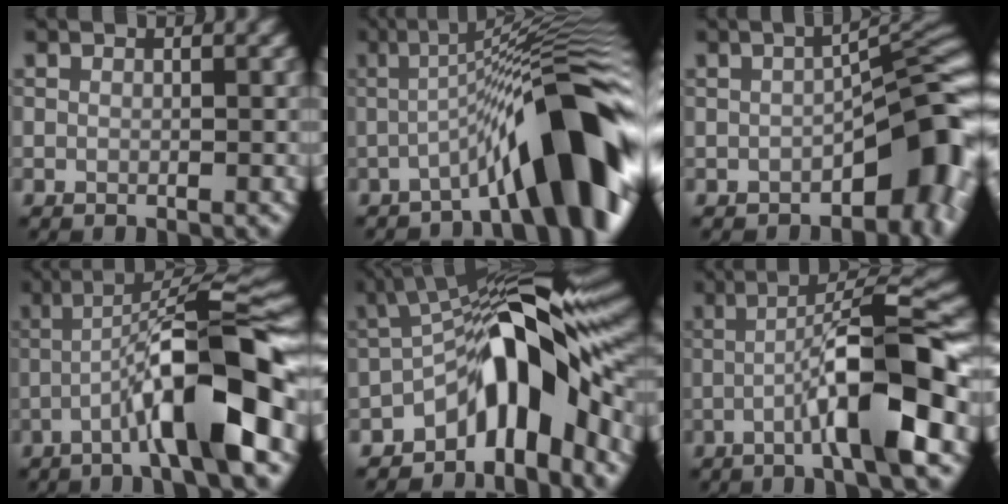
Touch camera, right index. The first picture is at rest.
{"total": 11.6, "force": [-4.3, 2.4, 10.5], "torque": [-0.127, 0.027, -0.074]}
{"total": 7.7, "force": [-3.1, 3.1, 6.3], "torque": [-0.057, 0.013, -0.051]}
{"total": 11.0, "force": [-3.5, 1.5, 10.3], "torque": [-0.154, 0.025, -0.064]}
{"total": 9.7, "force": [-4.2, 3.3, 8.1], "torque": [-0.103, 0.020, -0.082]}
{"total": 9.6, "force": [-2.5, 1.3, 9.2], "torque": [-0.134, 0.020, -0.047]}